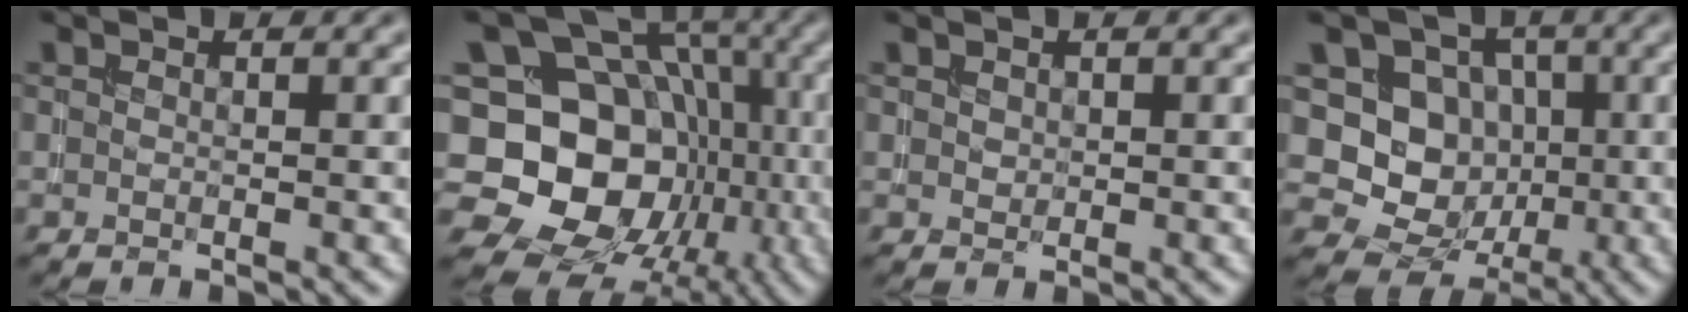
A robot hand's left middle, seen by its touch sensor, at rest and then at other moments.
{"total": 17.5, "force": [-2.2, 14.9, 8.9], "torque": [-0.152, 0.012, -0.056]}
{"total": 0.7, "force": [0.3, 0.5, 0.2], "torque": [-0.004, -0.004, 0.010]}
{"total": 7.4, "force": [0.3, 6.6, 3.2], "torque": [-0.043, -0.006, -0.016]}